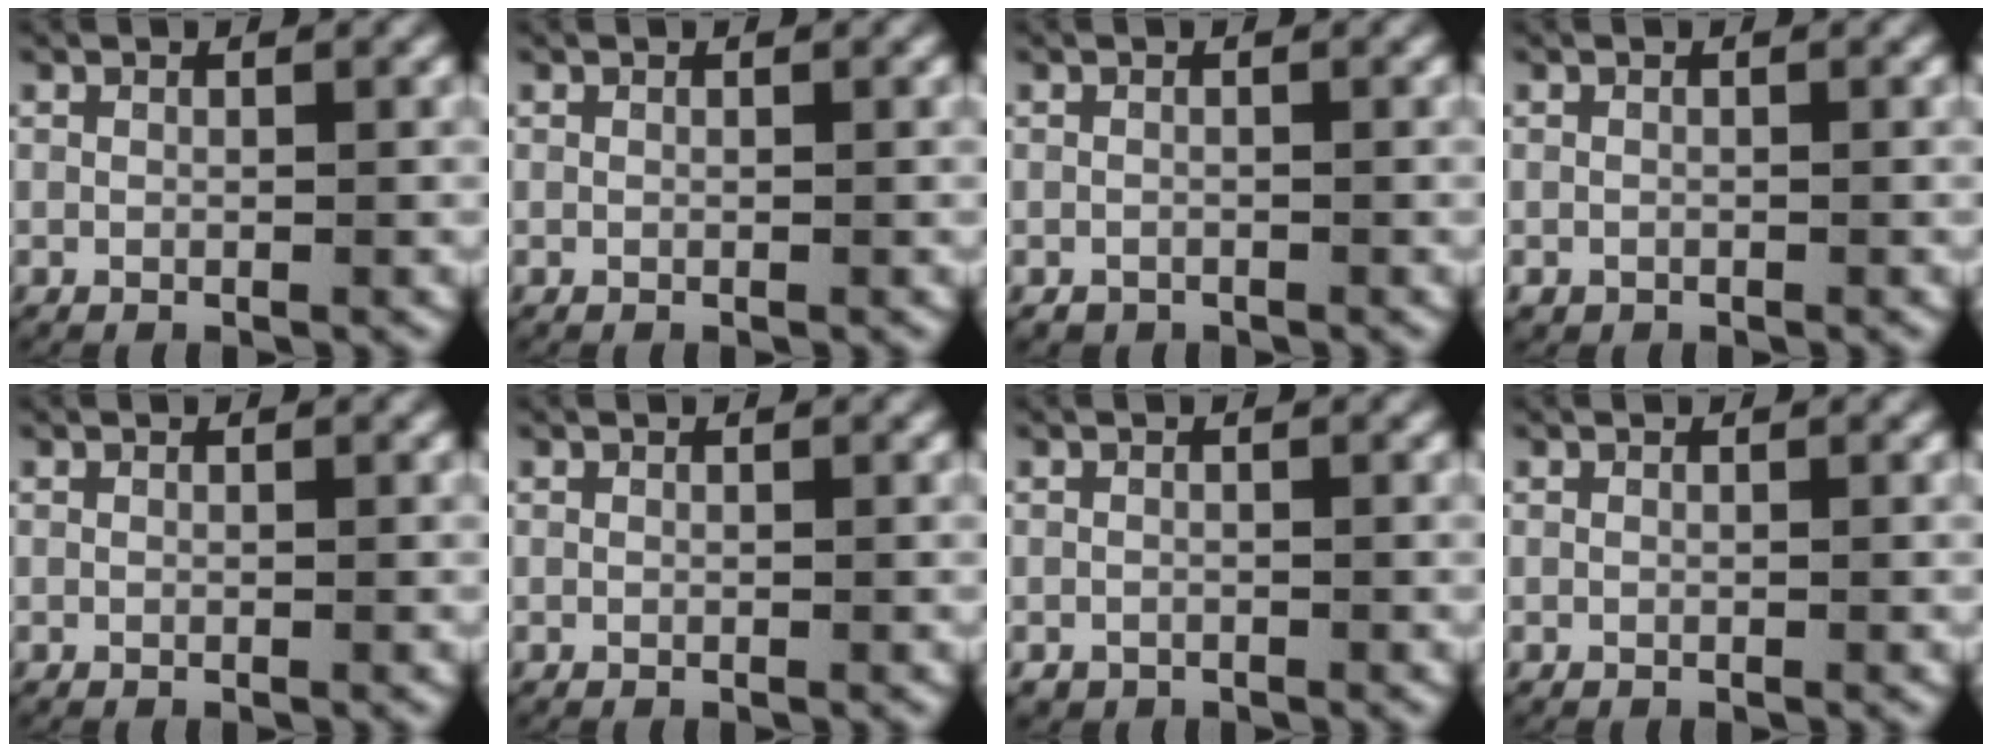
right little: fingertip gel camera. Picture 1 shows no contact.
{"total": 0.0}
{"total": 1.0, "force": [-0.7, 0.7, -0.1], "torque": [-0.003, -0.008, -0.007]}
{"total": 1.0, "force": [-0.5, 0.8, 0.1], "torque": [-0.007, -0.010, -0.002]}
{"total": 0.0}
{"total": 0.0}
{"total": 1.3, "force": [-0.8, 1.1, 0.0], "torque": [-0.007, -0.012, -0.007]}
{"total": 0.0}